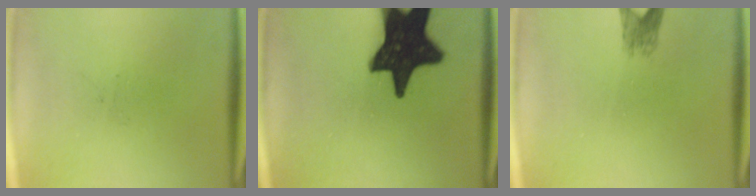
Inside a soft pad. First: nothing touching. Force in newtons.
{"total": 19.3}
{"total": 2.2}